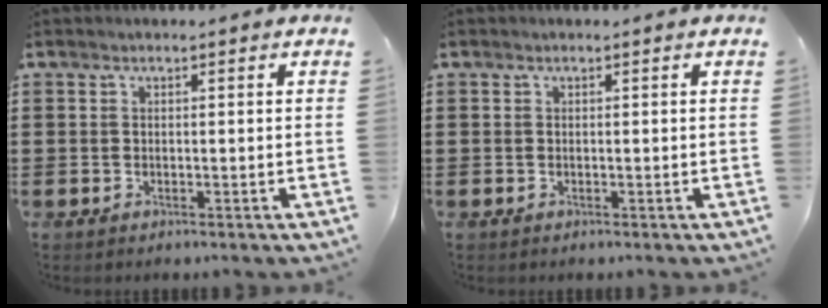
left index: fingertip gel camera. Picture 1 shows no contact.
{"total": 0.0}